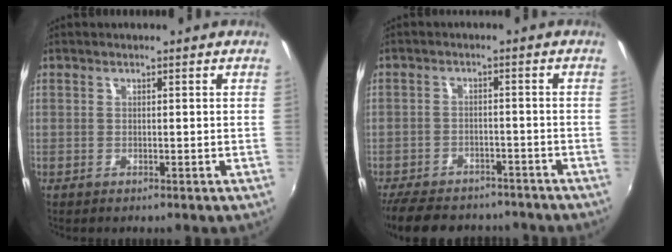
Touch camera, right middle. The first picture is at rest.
{"total": 13.2, "force": [-10.4, 6.5, 4.8], "torque": [-0.126, 0.016, -0.150]}